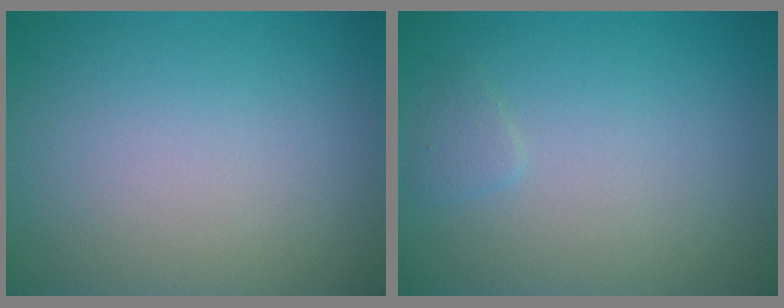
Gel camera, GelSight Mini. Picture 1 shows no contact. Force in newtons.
{"total": 0.7, "press": 0.7, "slide": 0.1}